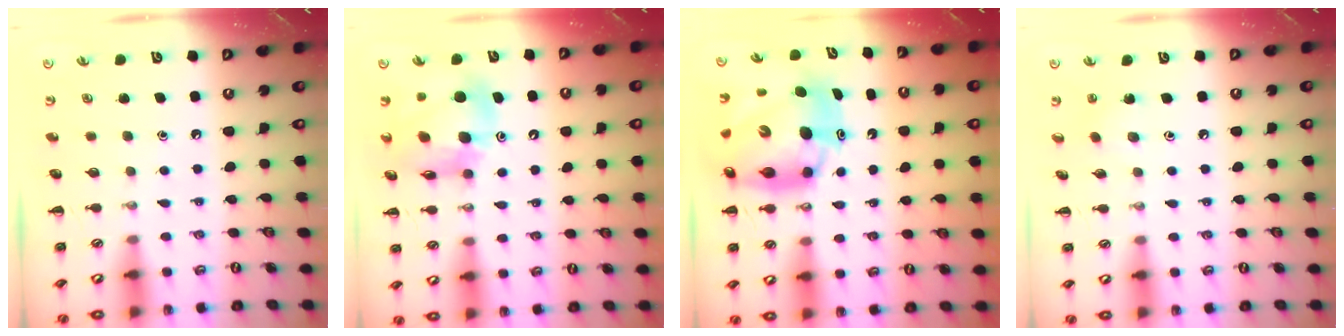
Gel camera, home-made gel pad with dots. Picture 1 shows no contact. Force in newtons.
{"total": 11.9, "press": 11.5, "slide": 3.3}
{"total": 14.6, "press": 14.0, "slide": 3.9}
{"total": 5.5, "press": 5.2, "slide": 1.6}